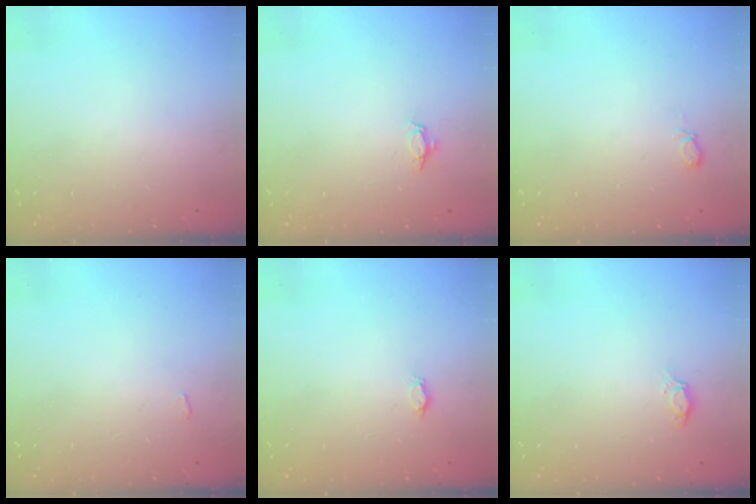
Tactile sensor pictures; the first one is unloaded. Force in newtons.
{"total": 3.6, "press": 3.6, "slide": 0.4}
{"total": 5.6, "press": 5.5, "slide": 1.1}
{"total": 2.8, "press": 2.8, "slide": 0.3}
{"total": 2.2, "press": 2.2, "slide": 0.3}
{"total": 3.2, "press": 3.2, "slide": 0.4}